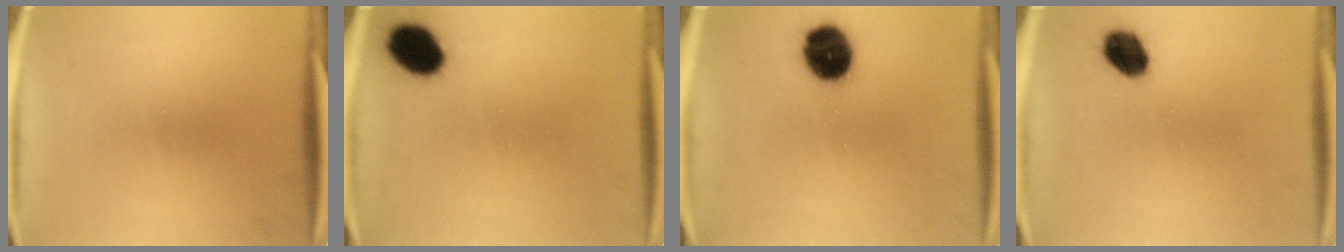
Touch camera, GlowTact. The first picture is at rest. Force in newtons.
{"total": 9.0}
{"total": 12.4}
{"total": 6.4}